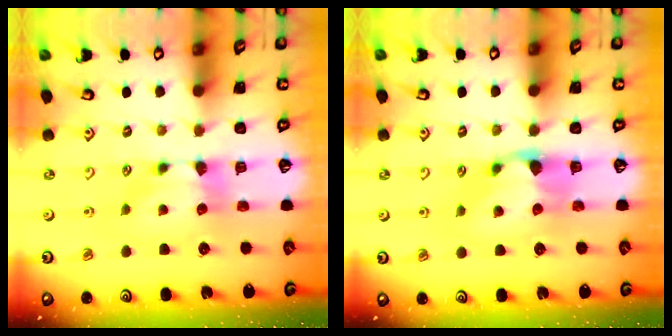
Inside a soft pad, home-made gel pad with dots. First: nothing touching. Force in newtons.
{"total": 1.1, "press": 0.6, "slide": 0.9}